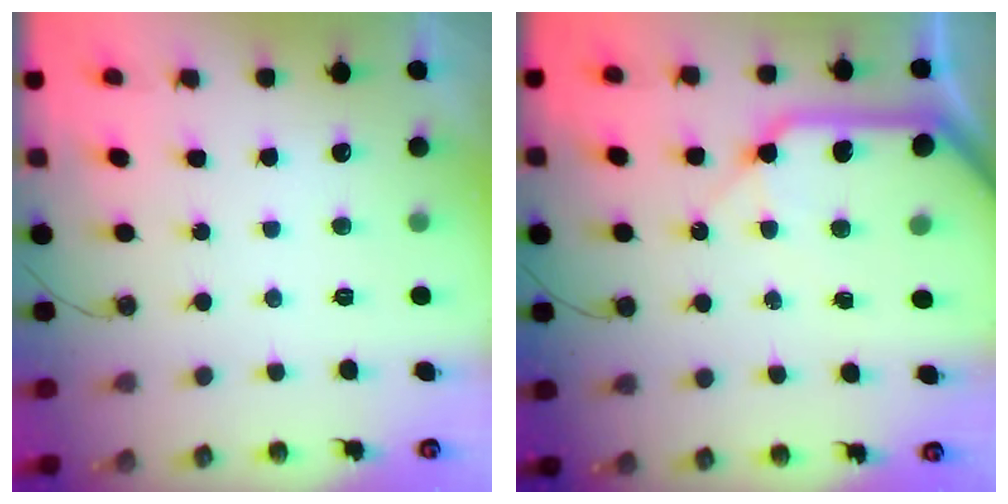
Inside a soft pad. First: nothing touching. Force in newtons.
{"total": 15.5, "press": 15.3, "slide": 2.2}